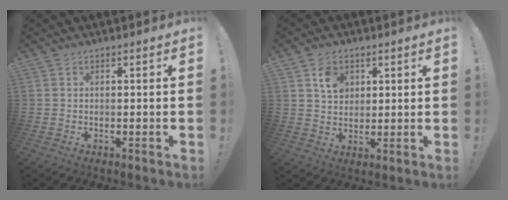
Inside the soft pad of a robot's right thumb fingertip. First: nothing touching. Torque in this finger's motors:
{"motor_torque": [0.02, 0.03, -0.19, 0.26, -0.03]}